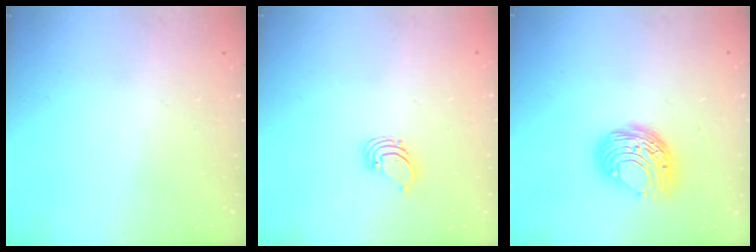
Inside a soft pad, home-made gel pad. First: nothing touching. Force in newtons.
{"total": 1.4, "press": 1.4, "slide": 0.1}
{"total": 9.5, "press": 9.5, "slide": 0.5}